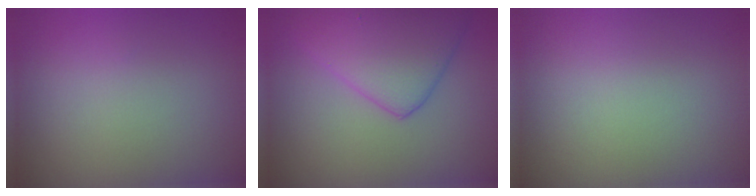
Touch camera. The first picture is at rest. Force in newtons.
{"total": 4.1, "press": 4.1, "slide": 0.2}
{"total": 0.0}